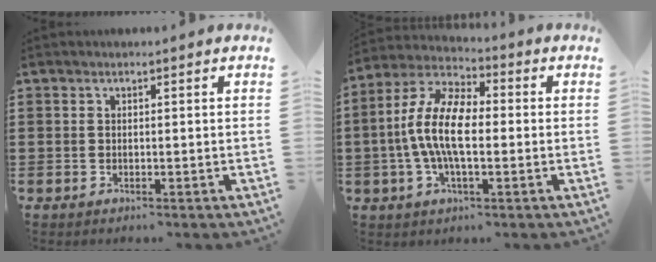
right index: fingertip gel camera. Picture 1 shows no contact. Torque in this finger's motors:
{"motor_torque": [2.14, 0.00, 1.05, 0.21]}